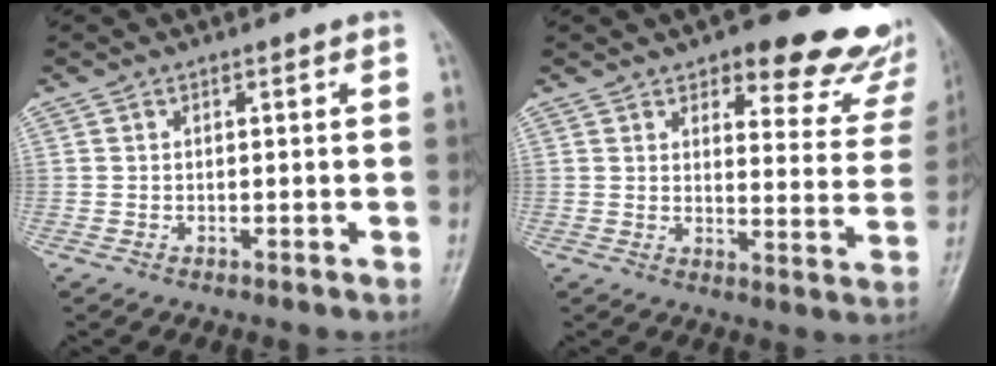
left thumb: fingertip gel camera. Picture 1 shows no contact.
{"total": 17.5, "force": [12.9, 6.9, 9.6], "torque": [-0.057, -0.074, 0.142]}